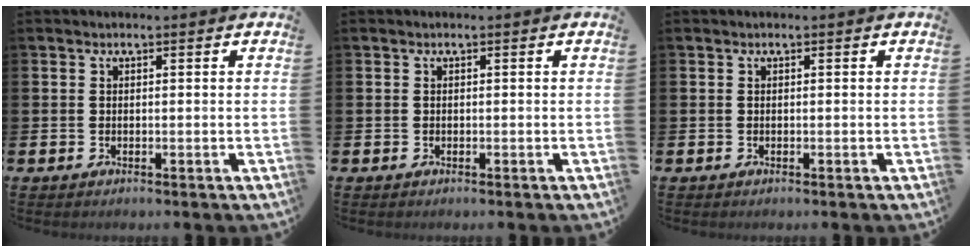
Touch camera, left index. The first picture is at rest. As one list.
[{"total": 0.0}, {"total": 0.0}]